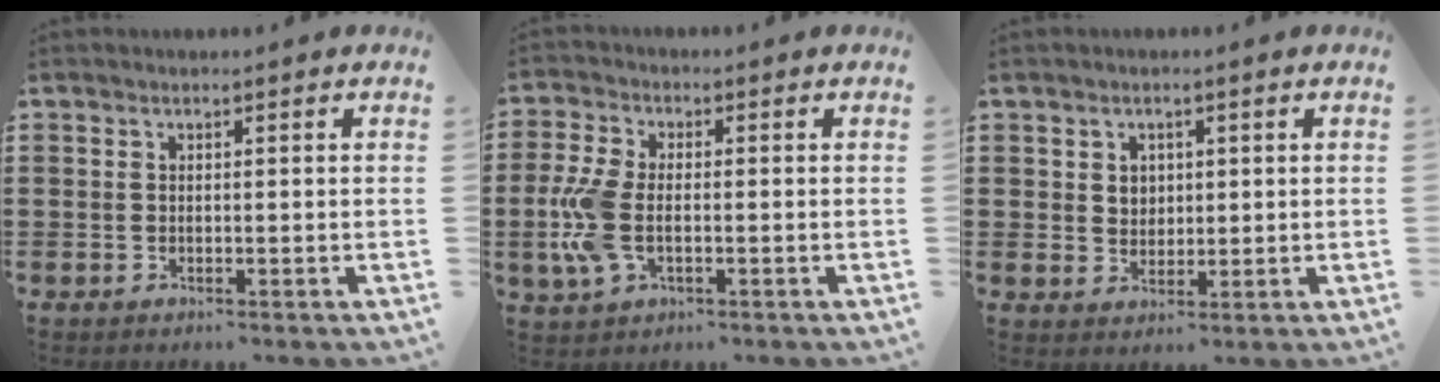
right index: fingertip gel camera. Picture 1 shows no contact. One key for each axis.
{"total": 7.6, "fx": -1.0, "fy": 4.0, "fz": 6.3, "tx": -0.152, "ty": -0.004, "tz": -0.024}
{"total": 2.6, "fx": 1.2, "fy": 2.2, "fz": 0.5, "tx": -0.010, "ty": 0.009, "tz": 0.019}